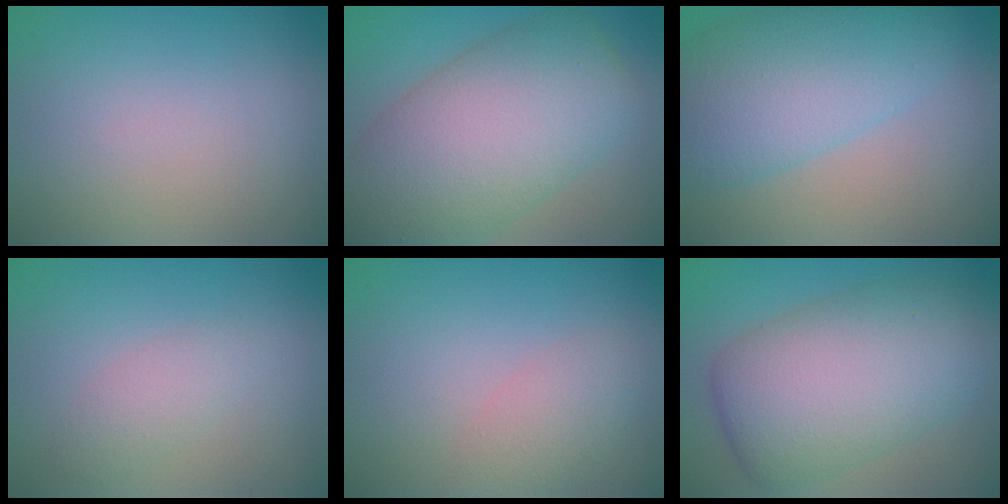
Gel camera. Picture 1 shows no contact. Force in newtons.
{"total": 11.8, "press": 11.8, "slide": 0.5}
{"total": 8.6, "press": 8.6, "slide": 0.3}
{"total": 3.0, "press": 3.0, "slide": 0.2}
{"total": 2.7, "press": 2.7, "slide": 0.2}
{"total": 10.3, "press": 10.3, "slide": 0.2}